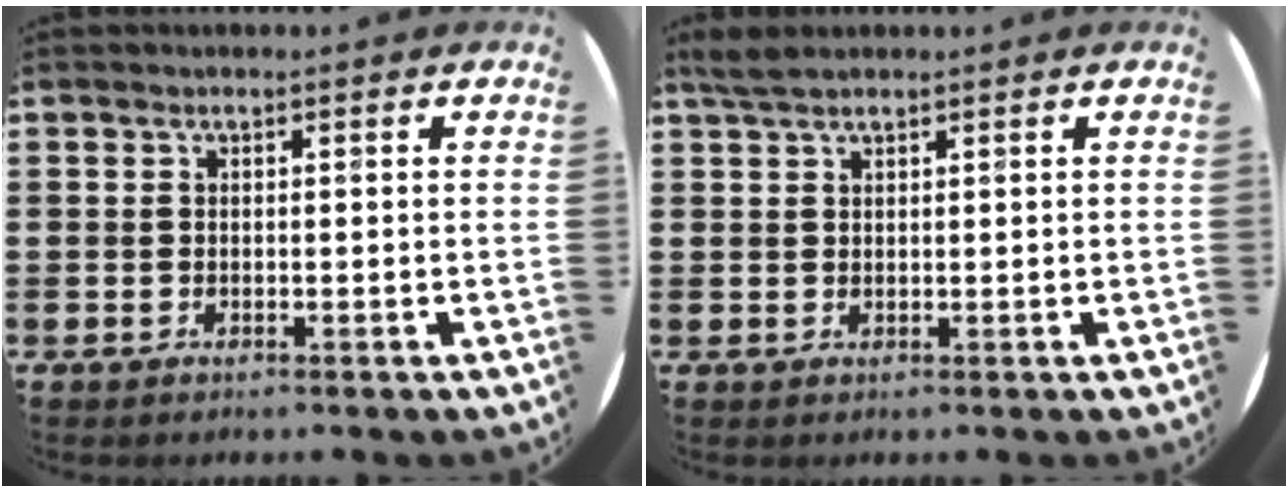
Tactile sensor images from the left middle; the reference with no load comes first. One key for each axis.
{"total": 2.0, "fx": 1.7, "fy": 0.4, "fz": 1.0, "tx": -0.023, "ty": 0.004, "tz": 0.030}